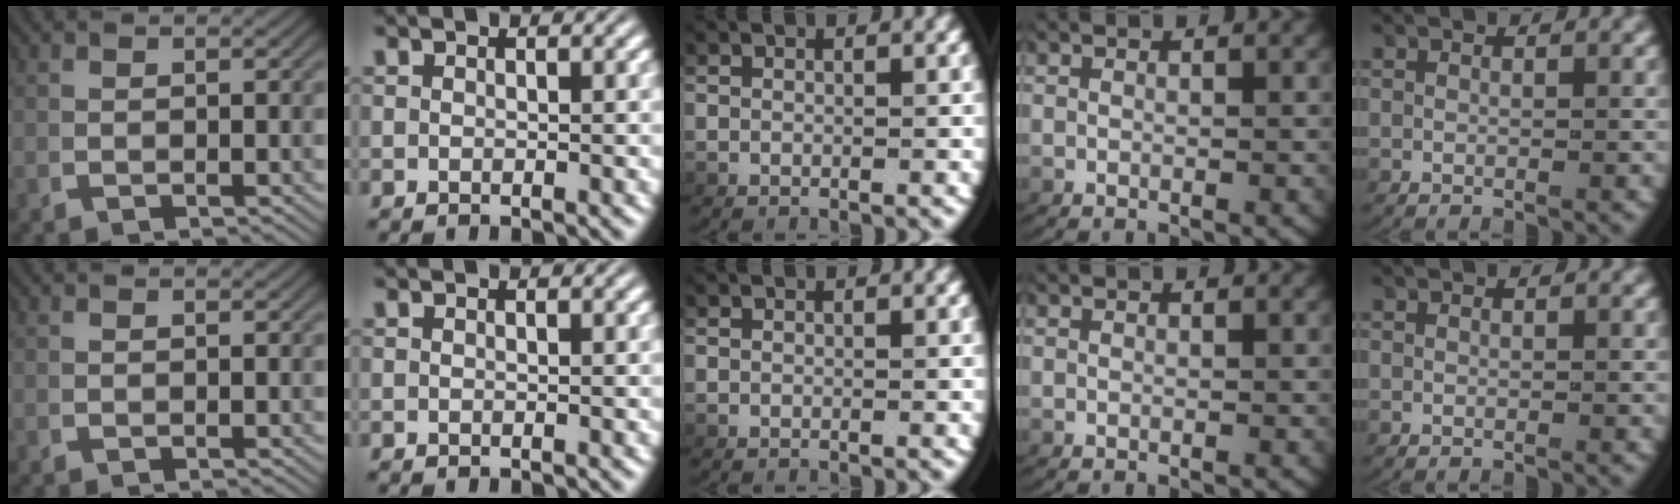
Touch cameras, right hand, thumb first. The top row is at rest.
{}